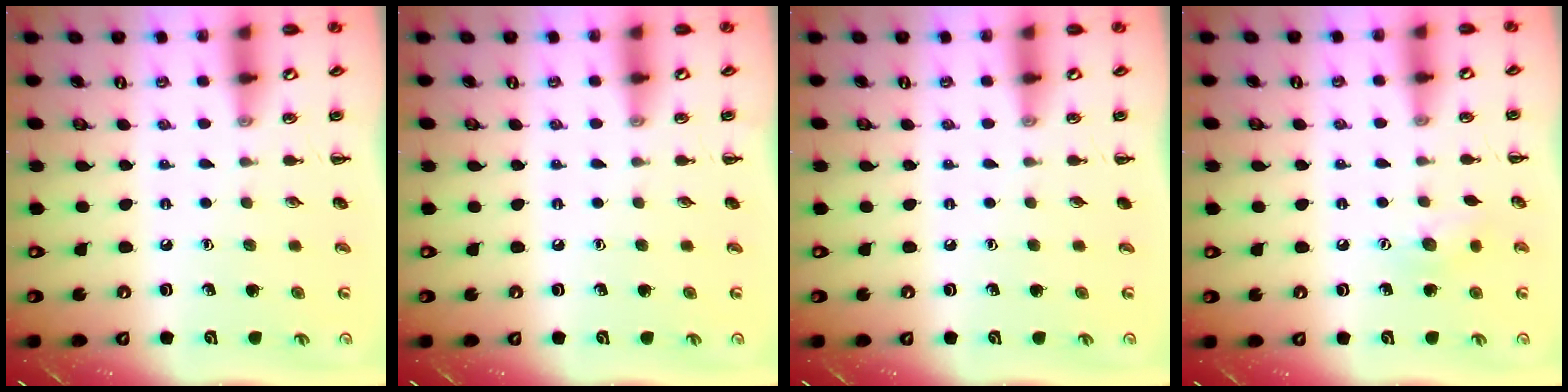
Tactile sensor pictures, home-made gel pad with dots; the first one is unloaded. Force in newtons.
{"total": 0.0}
{"total": 0.0}
{"total": 7.9, "press": 7.8, "slide": 1.4}